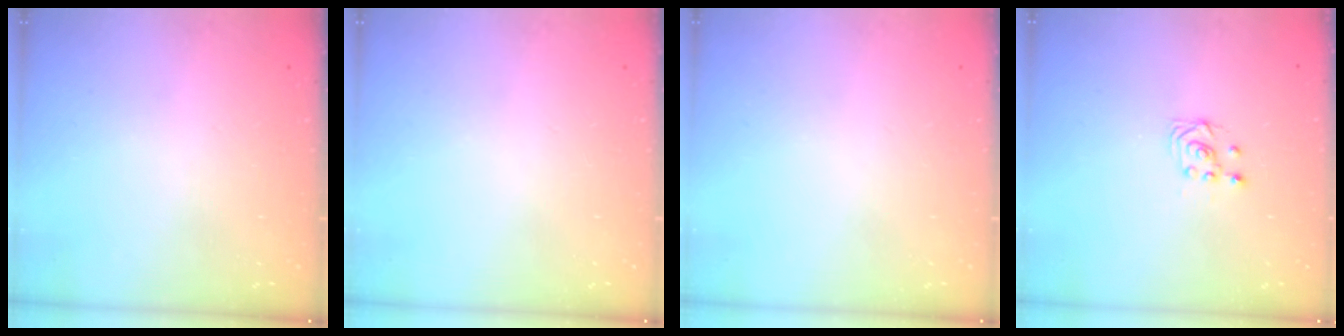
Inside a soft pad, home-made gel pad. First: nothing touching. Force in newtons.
{"total": 0.0}
{"total": 0.0}
{"total": 2.7, "press": 2.4, "slide": 1.3}